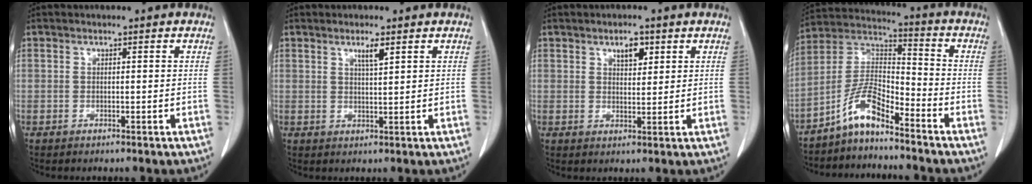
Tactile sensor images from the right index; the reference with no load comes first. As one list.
[{"total": 2.5, "force": [1.5, 0.1, 2.0], "torque": [-0.038, -0.003, 0.027]}, {"total": 3.3, "force": [1.8, 1.5, 2.3], "torque": [-0.035, -0.002, 0.031]}, {"total": 8.2, "force": [-6.2, 1.8, 5.1], "torque": [-0.110, 0.018, -0.125]}]